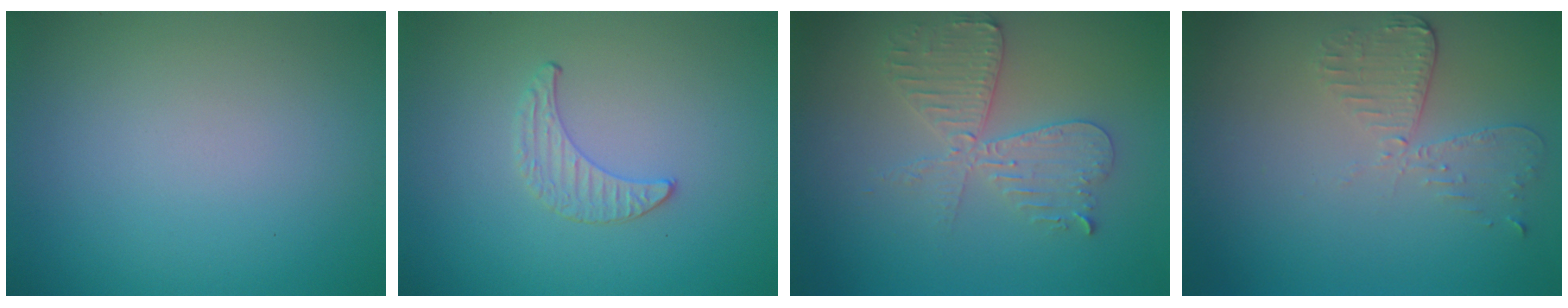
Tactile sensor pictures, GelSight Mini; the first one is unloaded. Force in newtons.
{"total": 0.8, "press": 0.8, "slide": 0.2}
{"total": 3.7, "press": 3.6, "slide": 0.6}
{"total": 2.7, "press": 2.4, "slide": 1.2}